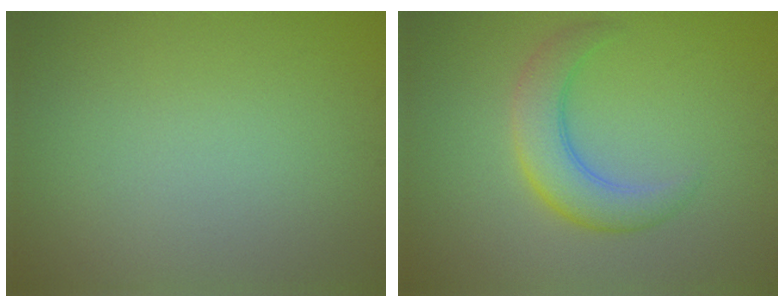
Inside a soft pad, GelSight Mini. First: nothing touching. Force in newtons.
{"total": 4.4, "press": 4.4, "slide": 0.1}